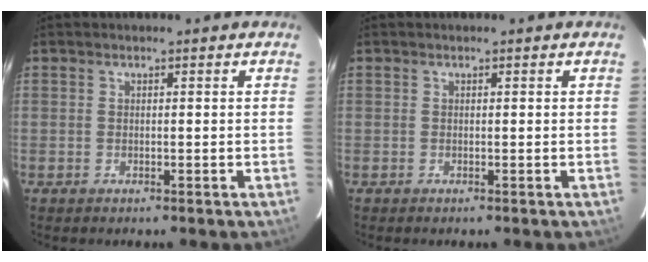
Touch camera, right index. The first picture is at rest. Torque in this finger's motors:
{"motor_torque": [-0.04, -0.04, 0.01, 0.01]}